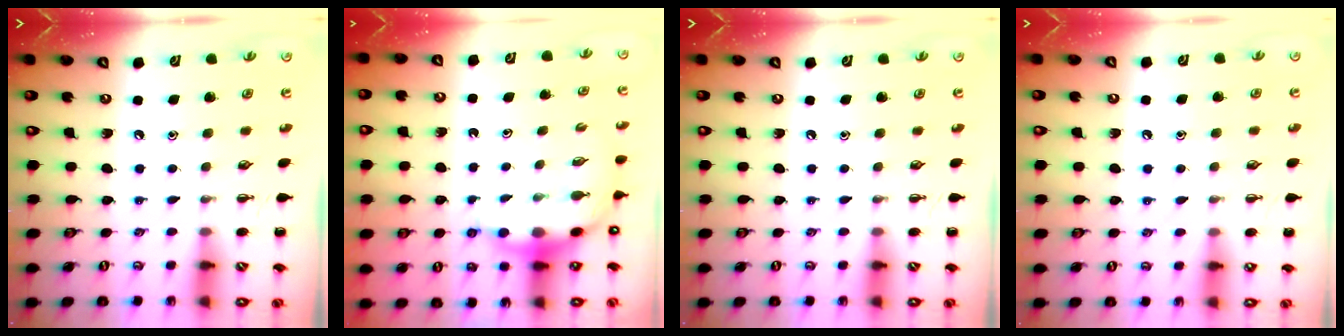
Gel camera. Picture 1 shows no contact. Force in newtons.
{"total": 7.1, "press": 7.0, "slide": 1.1}
{"total": 0.0}
{"total": 6.0, "press": 5.8, "slide": 1.6}